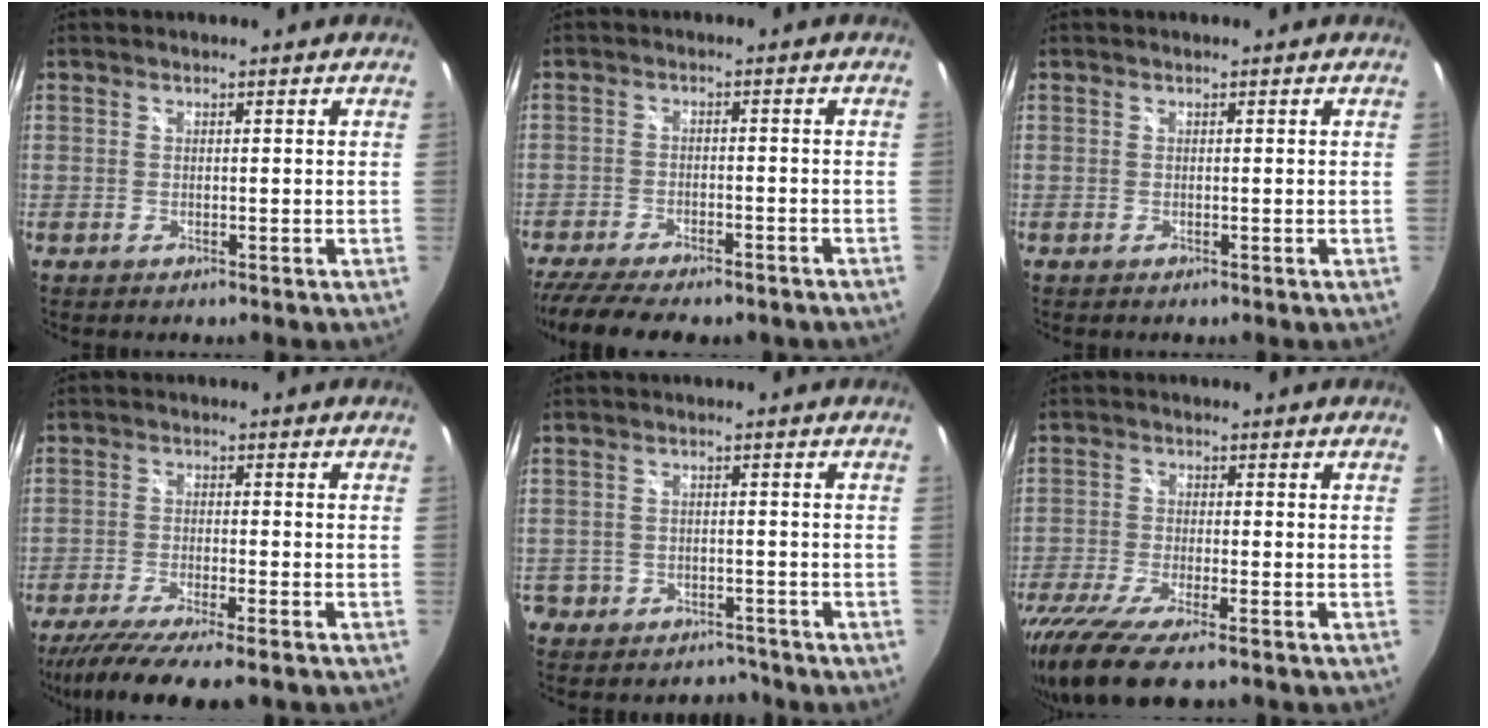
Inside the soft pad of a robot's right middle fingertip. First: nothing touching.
{"total": 15.2, "force": [-12.2, 4.5, 7.7], "torque": [-0.168, -0.041, -0.185]}
{"total": 0.0}
{"total": 12.4, "force": [-10.2, 1.2, 6.9], "torque": [-0.144, -0.045, -0.167]}
{"total": 5.4, "force": [-4.1, 3.5, -0.1], "torque": [-0.010, 0.022, -0.068]}
{"total": 13.7, "force": [-10.3, 2.6, 8.8], "torque": [-0.192, -0.058, -0.183]}